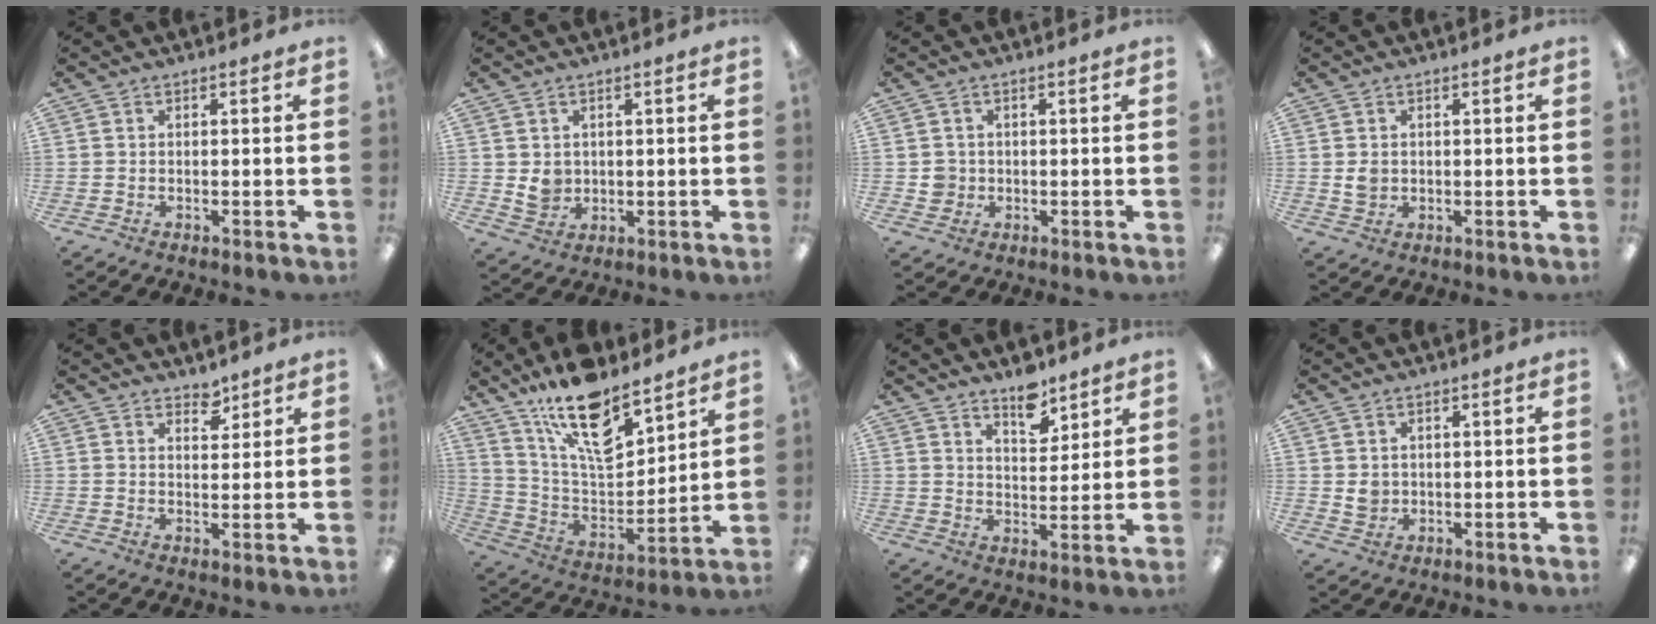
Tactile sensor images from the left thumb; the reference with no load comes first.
{"total": 4.0, "force": [1.0, 3.6, 1.4], "torque": [-0.007, -0.005, 0.018]}
{"total": 2.8, "force": [0.1, 2.7, 0.4], "torque": [-0.004, 0.002, -0.002]}
{"total": 2.6, "force": [0.4, 2.2, 1.4], "torque": [-0.021, 0.001, 0.005]}
{"total": 3.6, "force": [3.2, 1.4, 0.7], "torque": [0.005, -0.025, 0.056]}
{"total": 18.0, "force": [13.1, 6.7, 10.4], "torque": [-0.180, -0.086, 0.229]}
{"total": 7.7, "force": [6.2, 3.3, 3.1], "torque": [-0.031, -0.043, 0.106]}
{"total": 2.6, "force": [0.9, 2.3, 0.9], "torque": [-0.012, 0.000, 0.015]}